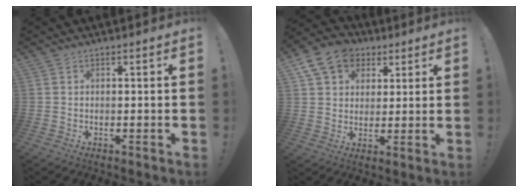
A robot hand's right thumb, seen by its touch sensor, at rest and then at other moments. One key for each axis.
{"total": 13.0, "fx": 5.9, "fy": 10.2, "fz": 5.6, "tx": -0.083, "ty": -0.024, "tz": 0.119}